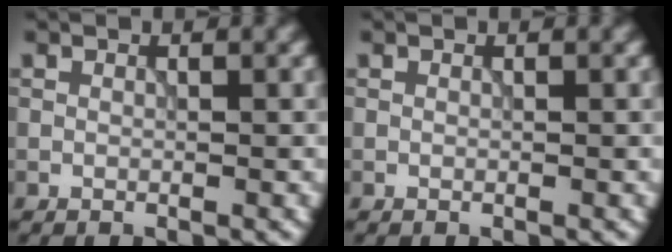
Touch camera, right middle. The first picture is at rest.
{"total": 0.0}